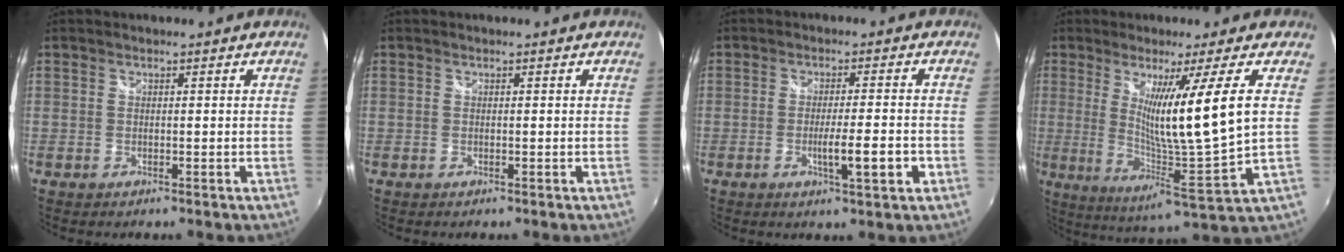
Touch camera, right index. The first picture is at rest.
{"total": 0.0}
{"total": 6.1, "force": [-2.1, 0.3, 5.7], "torque": [-0.093, -0.014, -0.032]}
{"total": 13.9, "force": [2.6, -3.3, 13.2], "torque": [-0.206, -0.041, 0.045]}